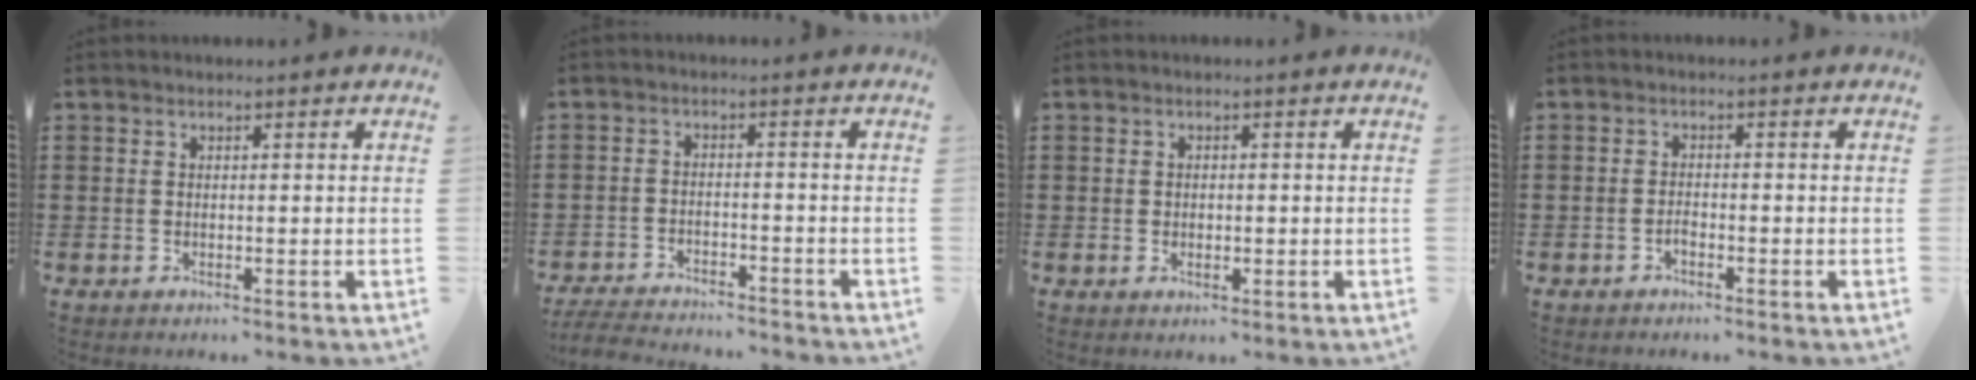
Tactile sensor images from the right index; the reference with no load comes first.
{"total": 4.6, "force": [-4.5, 0.1, 0.4], "torque": [-0.021, -0.006, -0.097]}
{"total": 1.0, "force": [-0.1, 0.8, 0.6], "torque": [-0.014, 0.004, -0.003]}
{"total": 1.1, "force": [-0.8, 0.4, 0.5], "torque": [-0.013, -0.003, -0.015]}